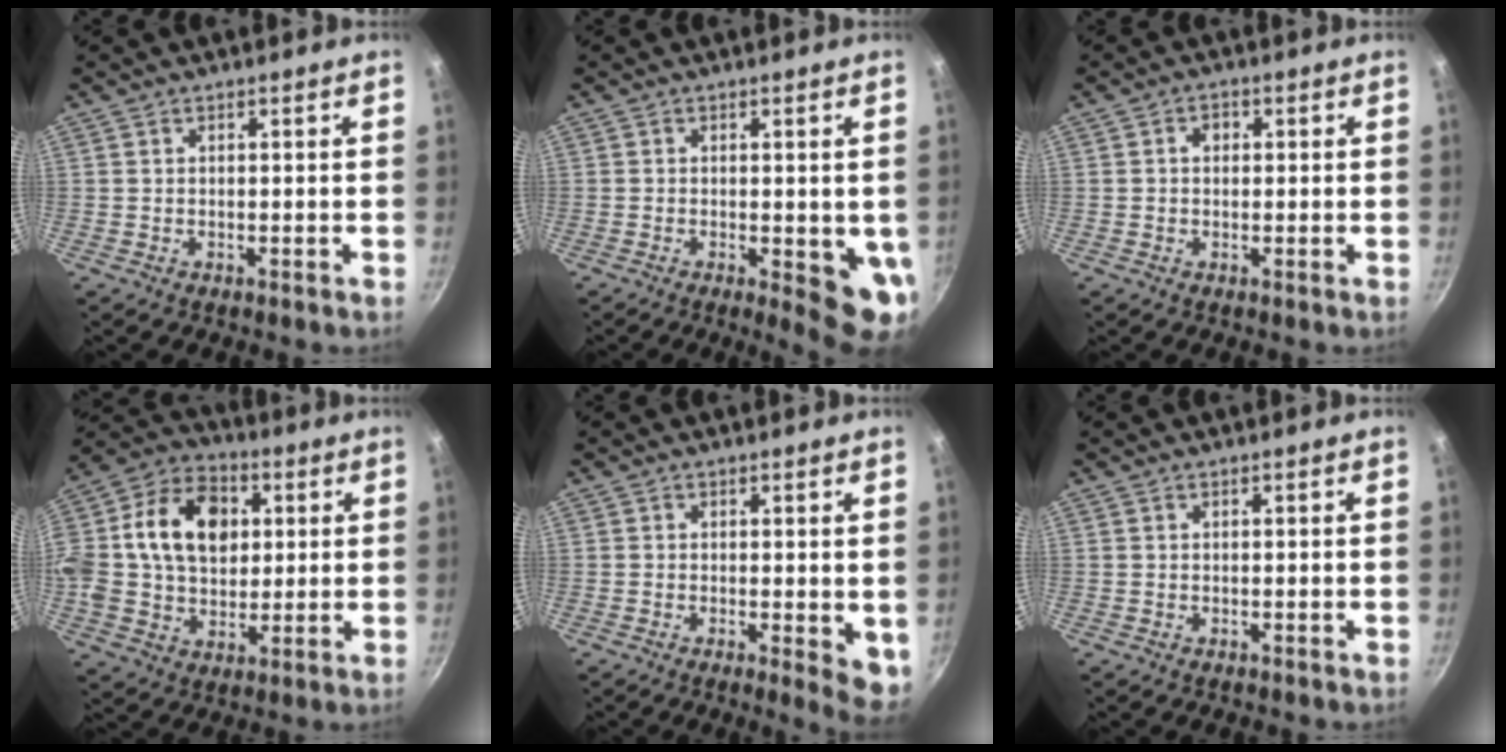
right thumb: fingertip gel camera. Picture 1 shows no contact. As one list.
[{"total": 7.4, "force": [-1.0, 2.6, 6.9], "torque": [-0.073, -0.015, -0.009]}, {"total": 2.0, "force": [0.3, 1.7, 1.1], "torque": [-0.008, 0.004, 0.001]}, {"total": 20.9, "force": [3.6, 15.2, 13.9], "torque": [-0.230, 0.027, 0.048]}, {"total": 5.3, "force": [-0.5, 2.0, 4.9], "torque": [-0.055, -0.009, -0.005]}, {"total": 0.0}]